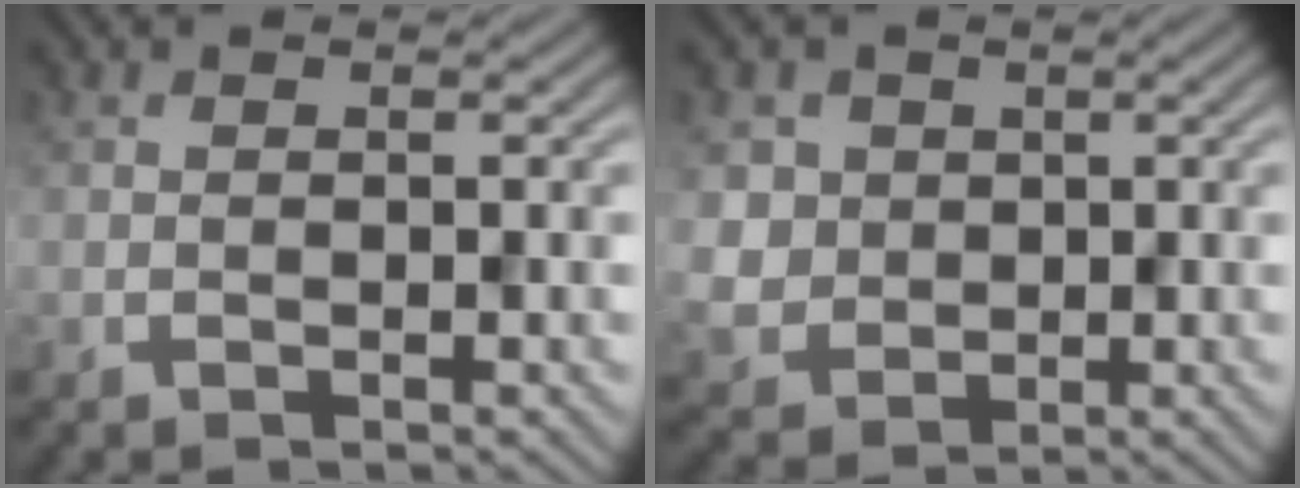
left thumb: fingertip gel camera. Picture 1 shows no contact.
{"total": 4.3, "force": [1.0, 3.9, 1.3], "torque": [-0.057, -0.007, 0.020]}